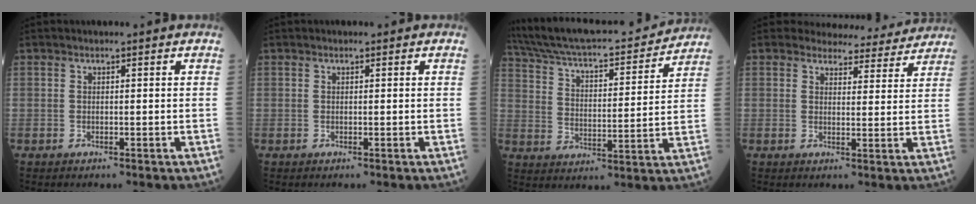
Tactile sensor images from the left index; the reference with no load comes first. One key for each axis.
{"total": 0.0}
{"total": 21.2, "fx": 19.7, "fy": 3.2, "fz": 7.3, "tx": -0.132, "ty": 0.007, "tz": 0.289}
{"total": 8.5, "fx": 8.2, "fy": 2.4, "fz": 0.3, "tx": 0.018, "ty": -0.005, "tz": 0.080}